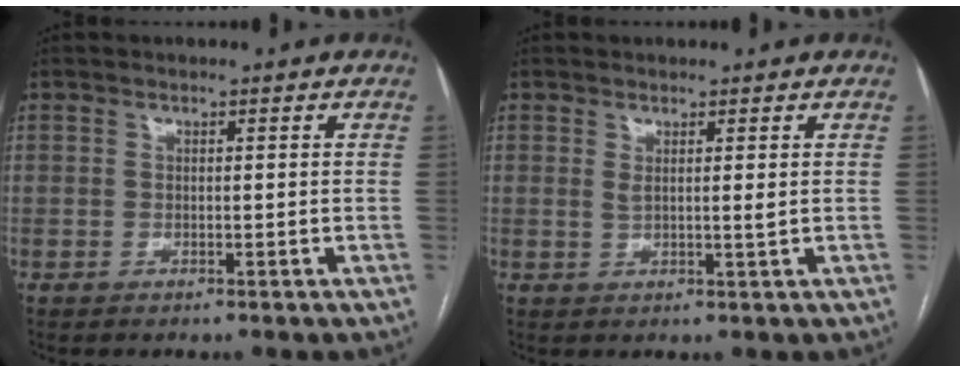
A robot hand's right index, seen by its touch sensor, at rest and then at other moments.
{"total": 0.7, "force": [0.1, 0.0, 0.7], "torque": [-0.017, -0.002, 0.002]}